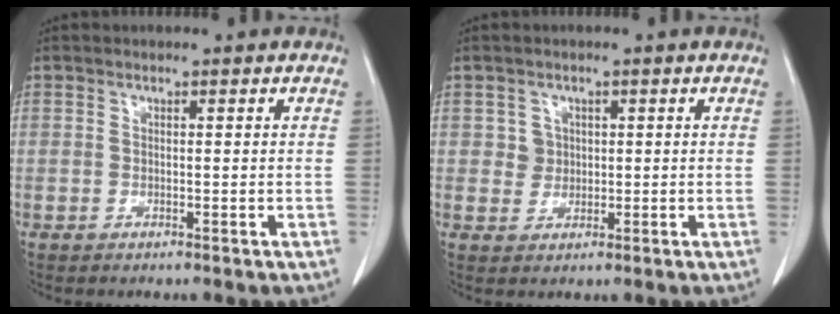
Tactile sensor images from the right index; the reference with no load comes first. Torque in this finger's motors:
{"motor_torque": [-0.10, 0.08, 0.01, 0.00]}